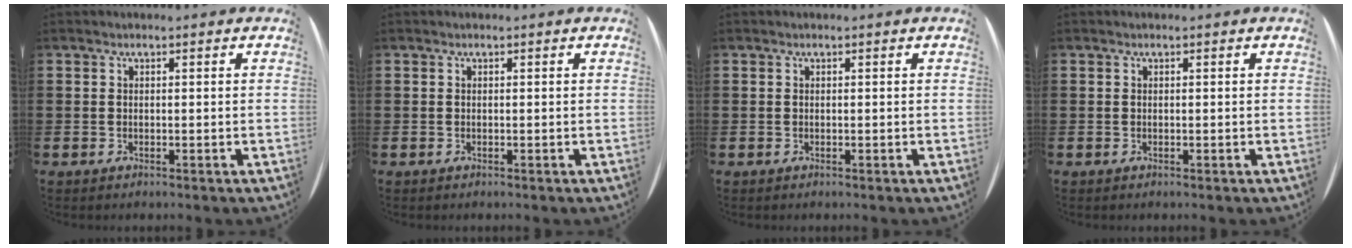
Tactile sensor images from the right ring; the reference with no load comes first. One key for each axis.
{"total": 0.0}
{"total": 0.0}
{"total": 0.0}